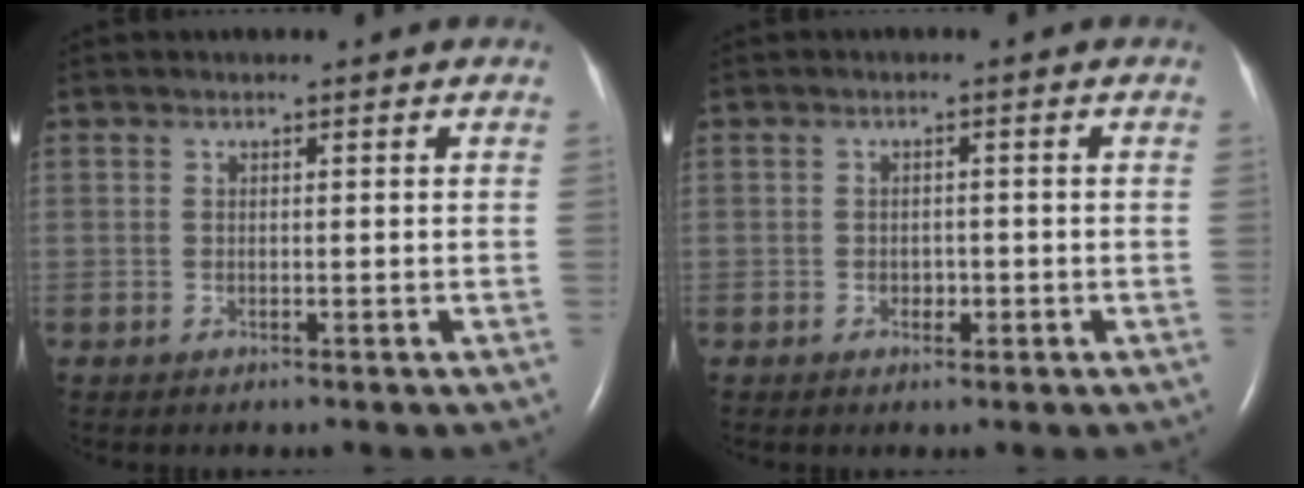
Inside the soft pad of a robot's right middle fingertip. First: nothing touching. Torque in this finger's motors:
{"motor_torque": [0.03, -0.09, -0.04, -0.01]}